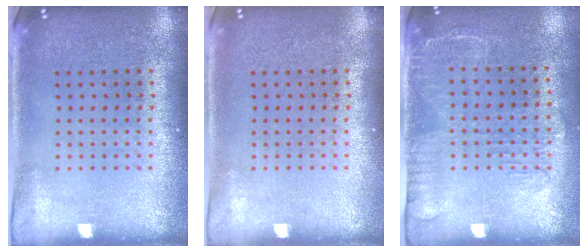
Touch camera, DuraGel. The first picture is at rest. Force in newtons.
{"total": 0.0}
{"total": 1.6, "press": 1.2, "slide": 1.1}